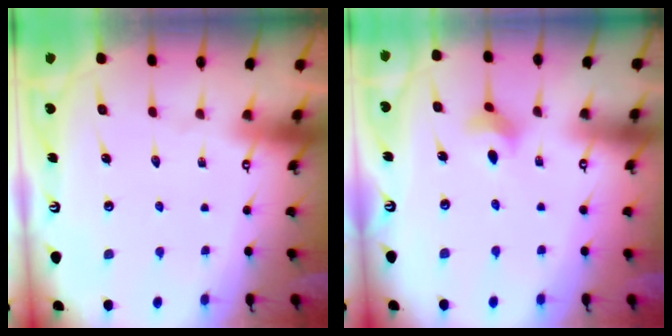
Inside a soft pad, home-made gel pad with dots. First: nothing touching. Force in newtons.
{"total": 4.3, "press": 4.3, "slide": 0.5}